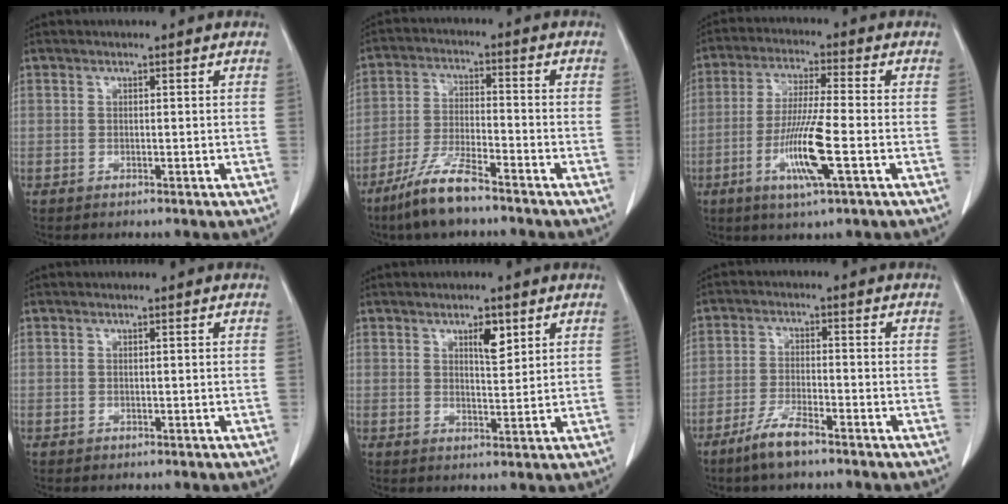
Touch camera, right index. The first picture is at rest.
{"total": 8.7, "force": [-6.5, 1.1, 5.6], "torque": [-0.119, -0.017, -0.126]}
{"total": 10.2, "force": [-3.4, 0.0, 9.6], "torque": [-0.190, -0.015, -0.067]}
{"total": 0.0}
{"total": 3.7, "force": [2.0, 1.2, 2.9], "torque": [-0.047, -0.002, 0.033]}
{"total": 4.5, "force": [-3.3, 0.6, 2.9], "torque": [-0.062, -0.004, -0.063]}